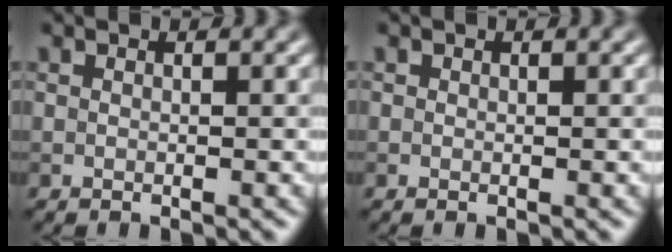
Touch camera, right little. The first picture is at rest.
{"total": 0.0}